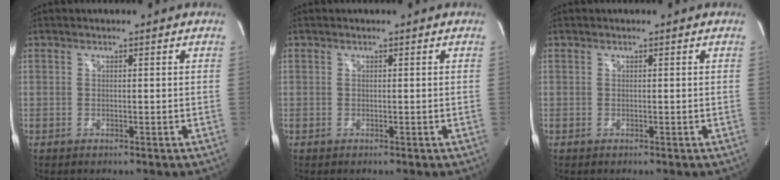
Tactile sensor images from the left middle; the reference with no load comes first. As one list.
[{"total": 0.0}, {"total": 0.0}]